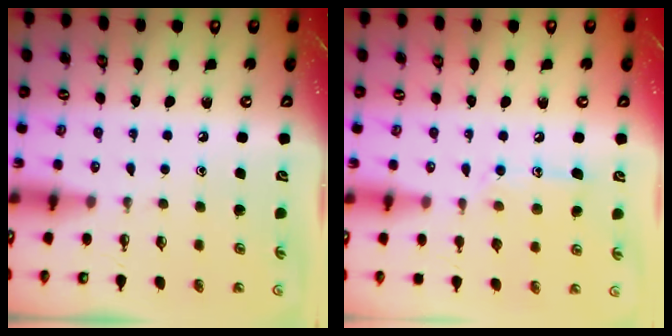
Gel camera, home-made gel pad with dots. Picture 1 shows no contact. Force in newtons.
{"total": 10.6, "press": 10.6, "slide": 0.8}